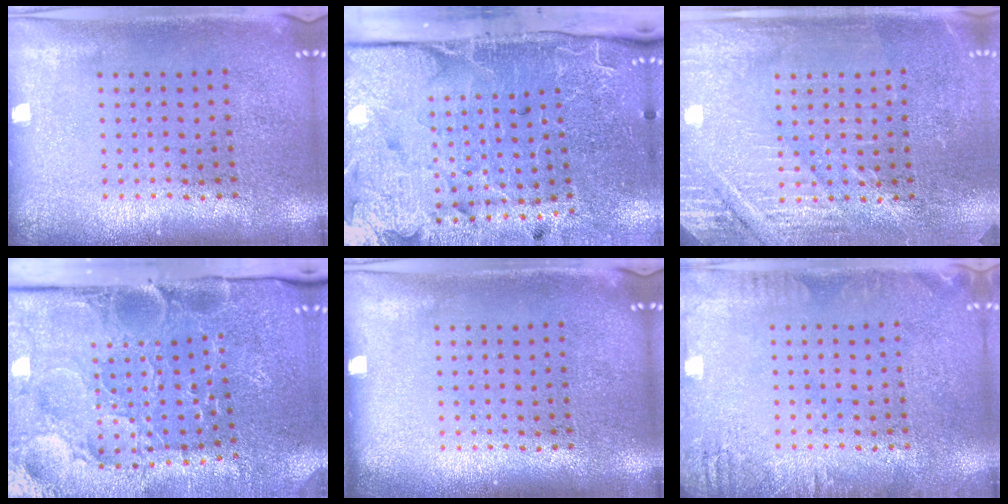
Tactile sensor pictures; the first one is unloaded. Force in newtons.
{"total": 4.8, "press": 4.0, "slide": 2.6}
{"total": 2.9, "press": 2.9, "slide": 0.2}
{"total": 3.9, "press": 3.8, "slide": 1.1}
{"total": 0.0}
{"total": 1.9, "press": 1.9, "slide": 0.3}